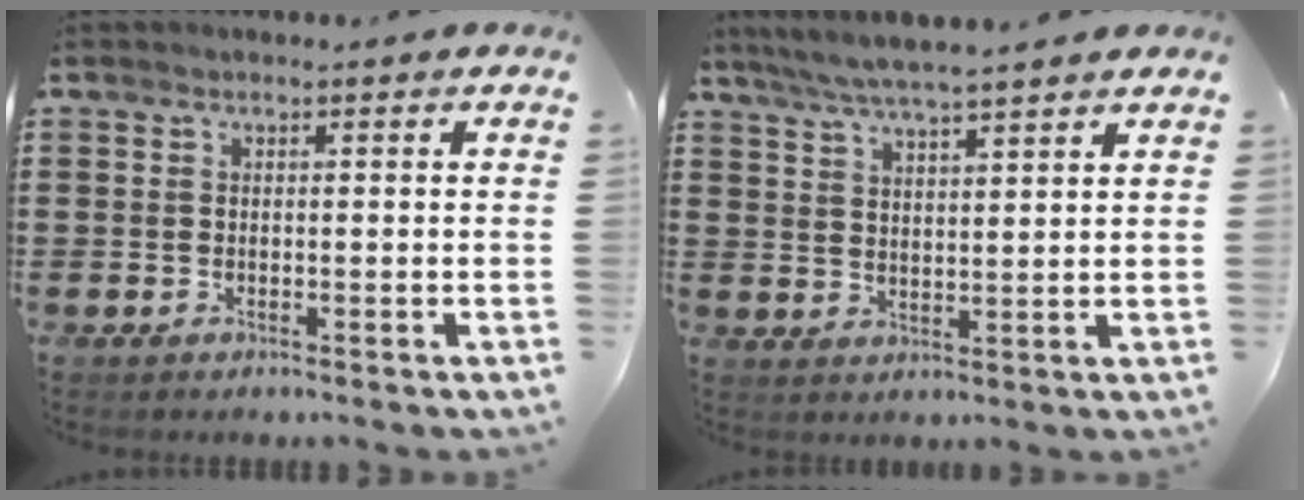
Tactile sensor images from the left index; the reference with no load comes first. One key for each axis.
{"total": 4.7, "fx": 4.3, "fy": -0.1, "fz": 2.1, "tx": -0.052, "ty": -0.016, "tz": 0.075}